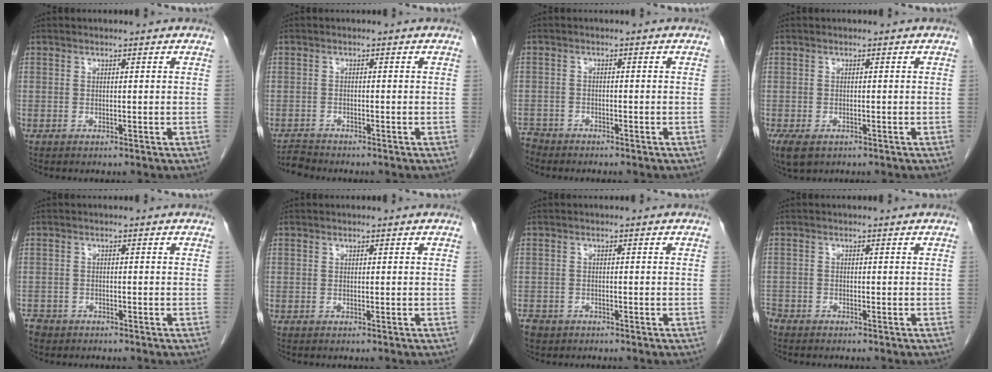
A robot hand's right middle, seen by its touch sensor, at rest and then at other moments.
{"total": 1.4, "force": [-1.4, -0.1, -0.1], "torque": [0.000, -0.009, -0.026]}
{"total": 2.8, "force": [-2.6, 0.9, -0.1], "torque": [-0.002, -0.004, -0.051]}
{"total": 4.4, "force": [-2.6, 2.6, 2.5], "torque": [-0.053, -0.010, -0.040]}
{"total": 3.3, "force": [-2.6, 1.9, 0.6], "torque": [-0.015, 0.000, -0.046]}
{"total": 0.0}
{"total": 4.0, "force": [-2.7, 2.6, 1.3], "torque": [-0.030, -0.003, -0.045]}
{"total": 2.2, "force": [-1.9, 1.0, 0.4], "torque": [-0.008, 0.000, -0.037]}